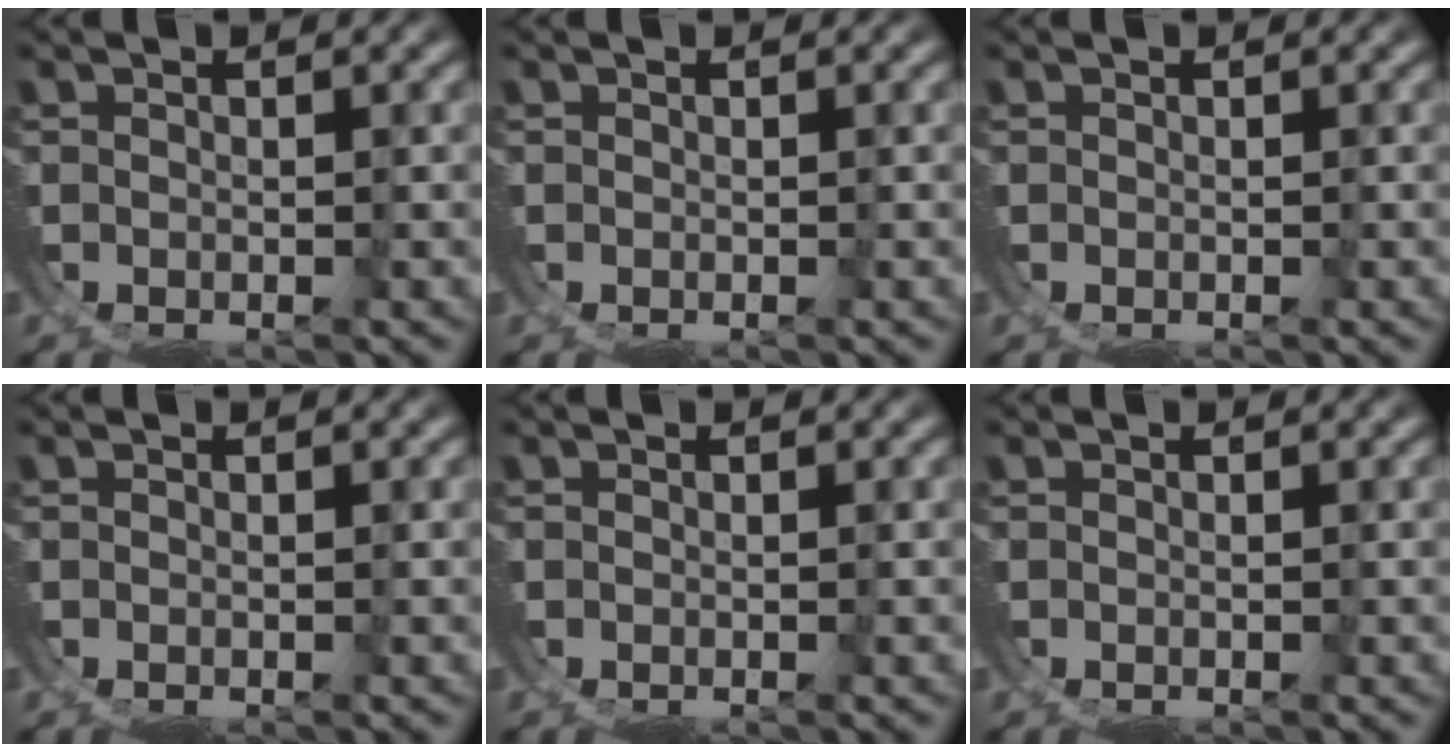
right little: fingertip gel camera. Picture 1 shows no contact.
{"total": 0.0}
{"total": 0.0}
{"total": 0.0}
{"total": 0.0}
{"total": 0.0}